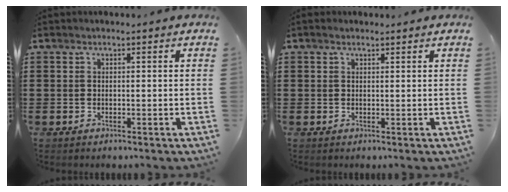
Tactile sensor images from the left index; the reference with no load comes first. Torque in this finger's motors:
{"motor_torque": [1.20, -0.94, -0.32, -0.15]}